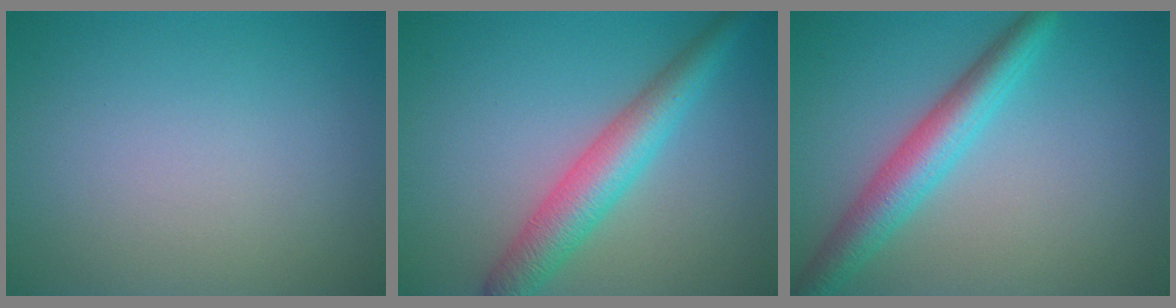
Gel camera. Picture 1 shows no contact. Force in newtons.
{"total": 5.0, "press": 5.0, "slide": 0.1}
{"total": 4.7, "press": 4.7, "slide": 0.2}